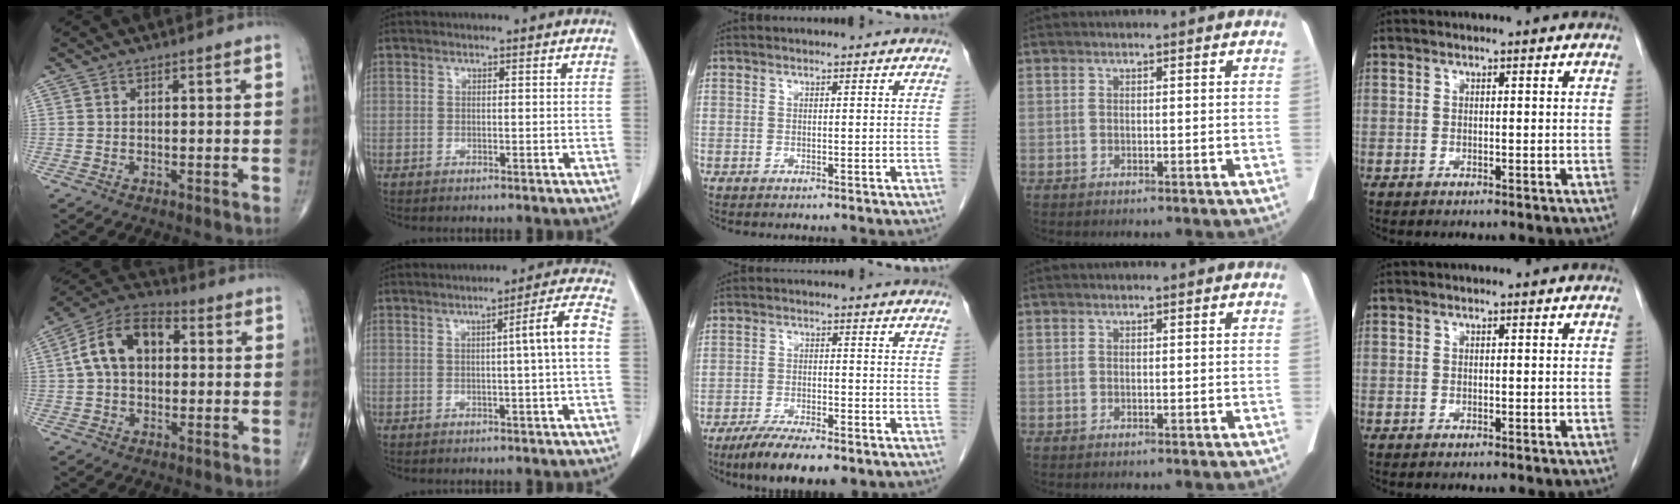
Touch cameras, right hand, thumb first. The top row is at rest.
{"thumb": {"total": 12.3, "force": [1.6, 8.0, 9.3], "torque": [-0.159, 0.033, 0.016]}, "index": {"total": 5.4, "force": [-0.1, -0.9, 5.3], "torque": [-0.075, 0.006, -0.001]}, "middle": {"total": 9.2, "force": [-6.6, 2.4, 6.0], "torque": [-0.095, -0.015, -0.101]}}